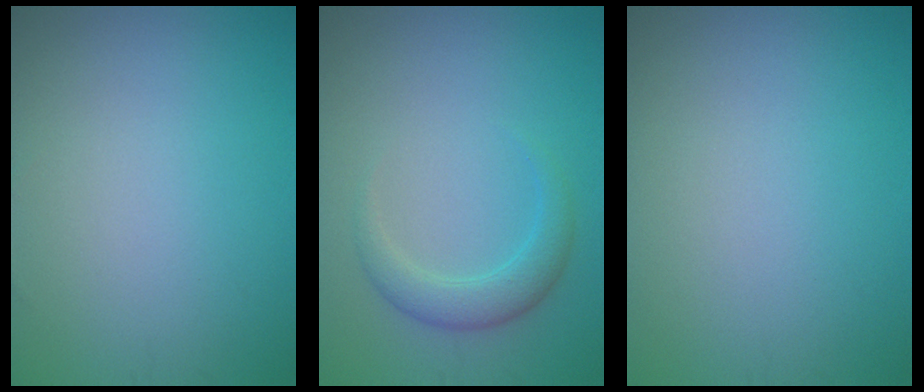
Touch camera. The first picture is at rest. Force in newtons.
{"total": 2.5, "press": 2.5, "slide": 0.0}
{"total": 0.0}